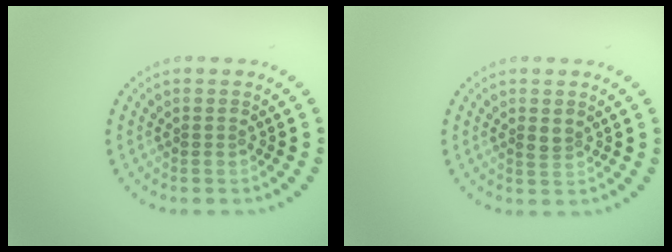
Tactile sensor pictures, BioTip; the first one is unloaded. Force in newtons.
{"total": 1.0, "press": 1.0, "slide": 0.3}